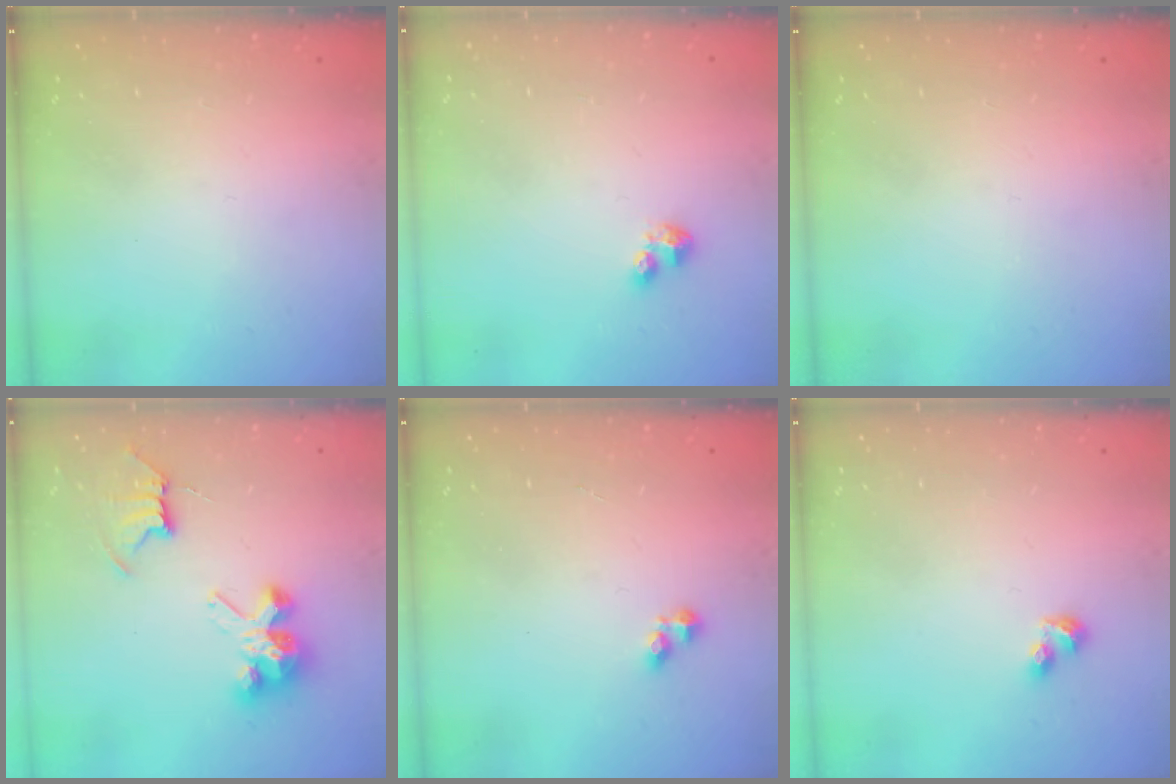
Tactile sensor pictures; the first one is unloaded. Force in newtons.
{"total": 3.1, "press": 3.0, "slide": 0.5}
{"total": 0.0}
{"total": 8.0, "press": 8.0, "slide": 0.5}
{"total": 2.1, "press": 2.1, "slide": 0.3}
{"total": 3.4, "press": 3.3, "slide": 1.0}